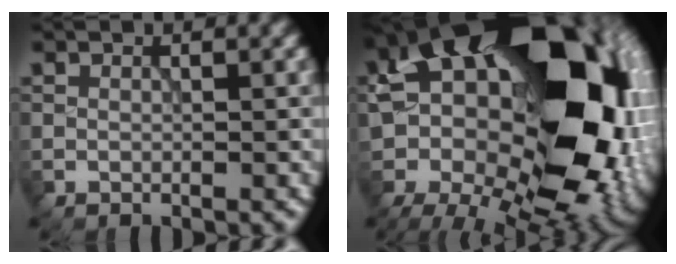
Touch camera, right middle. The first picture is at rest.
{"total": 23.0, "force": [1.2, 14.8, 17.5], "torque": [-0.296, -0.021, 0.047]}